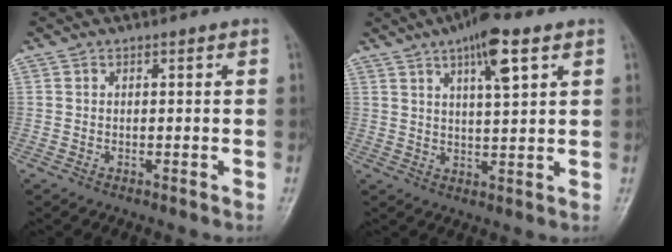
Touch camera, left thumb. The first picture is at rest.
{"total": 8.9, "force": [4.6, 2.2, 7.2], "torque": [-0.113, -0.013, 0.074]}